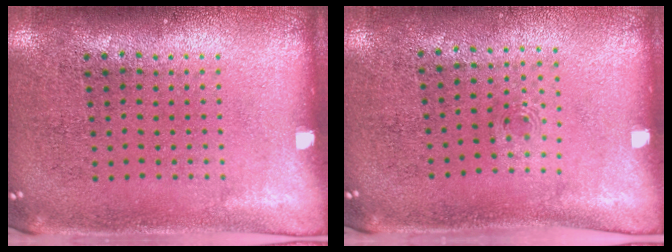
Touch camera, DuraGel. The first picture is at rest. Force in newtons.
{"total": 0.6, "press": 0.3, "slide": 0.5}